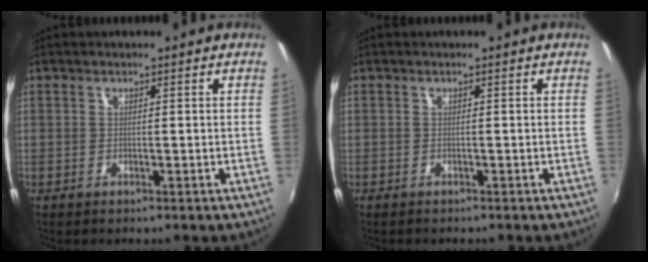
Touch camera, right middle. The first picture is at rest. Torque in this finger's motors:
{"motor_torque": [0.04, -0.12, 0.00, 0.00]}